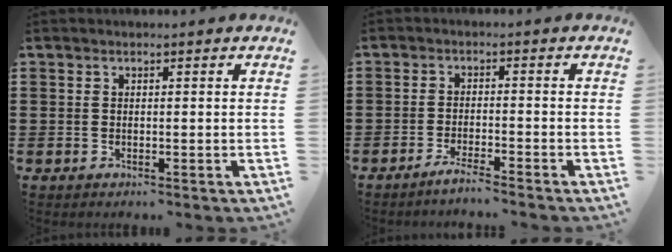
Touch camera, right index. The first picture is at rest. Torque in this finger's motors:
{"motor_torque": [-1.13, 1.01, -1.05, -0.10]}